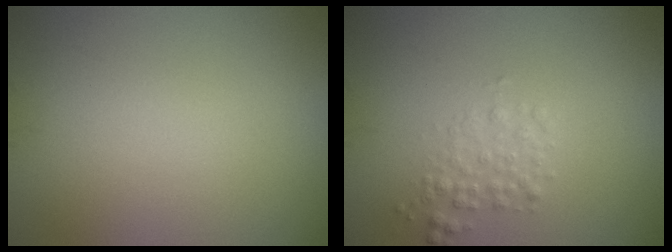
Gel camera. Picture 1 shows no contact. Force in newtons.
{"total": 1.7, "press": 1.7, "slide": 0.1}